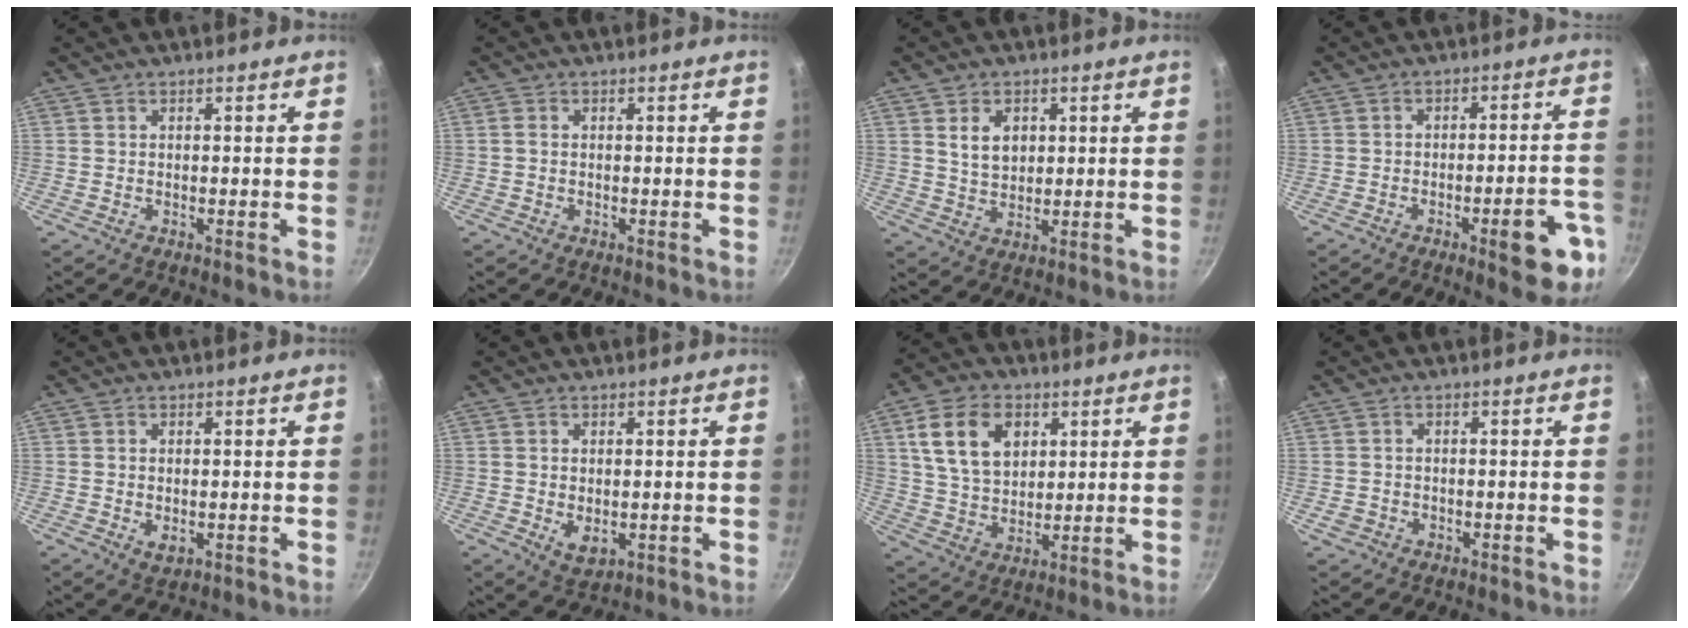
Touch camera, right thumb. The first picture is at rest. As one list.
[{"total": 1.0, "force": [0.0, 0.7, 0.6], "torque": [-0.013, 0.003, -0.001]}, {"total": 5.8, "force": [1.8, 4.2, 3.7], "torque": [-0.046, -0.011, 0.037]}, {"total": 11.2, "force": [-5.1, 3.4, 9.3], "torque": [-0.088, 0.032, -0.060]}, {"total": 2.5, "force": [-0.3, 1.5, 2.0], "torque": [-0.033, -0.007, -0.002]}, {"total": 4.1, "force": [-0.3, 2.5, 3.2], "torque": [-0.053, -0.013, 0.002]}, {"total": 13.3, "force": [4.6, 9.3, 8.3], "torque": [-0.126, -0.008, 0.086]}, {"total": 1.7, "force": [-0.6, 1.5, 0.7], "torque": [-0.013, 0.003, -0.006]}]